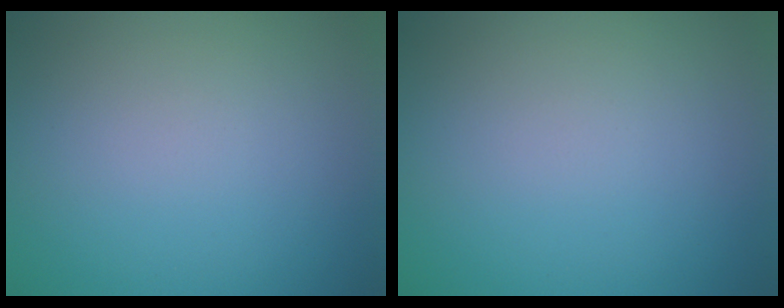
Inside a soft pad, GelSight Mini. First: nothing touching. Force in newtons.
{"total": 0.0}